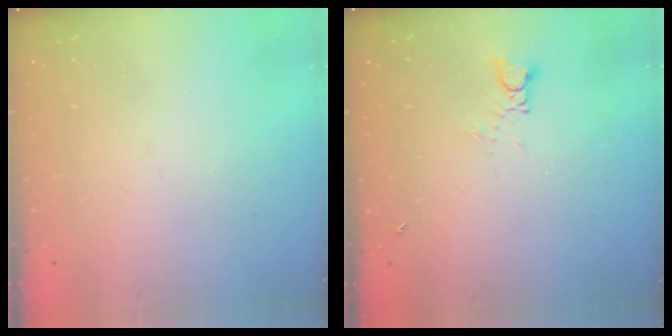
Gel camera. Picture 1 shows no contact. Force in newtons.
{"total": 2.7, "press": 2.7, "slide": 0.3}